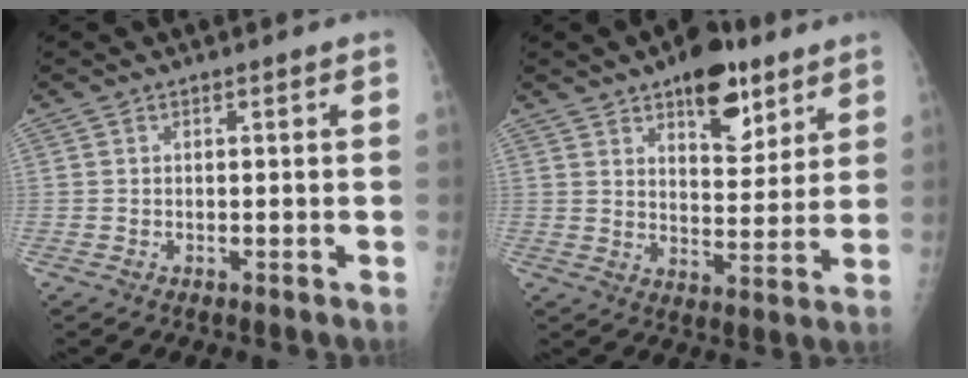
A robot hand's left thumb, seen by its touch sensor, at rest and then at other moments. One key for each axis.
{"total": 12.4, "fx": 7.6, "fy": 5.9, "fz": 7.8, "tx": -0.075, "ty": -0.040, "tz": 0.112}